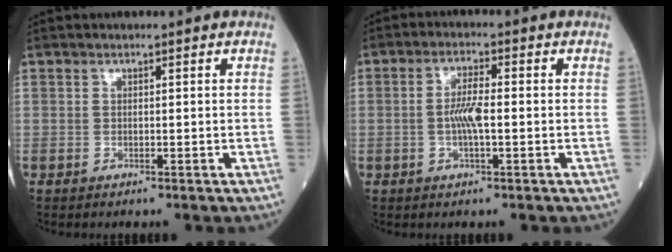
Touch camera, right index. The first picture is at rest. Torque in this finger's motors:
{"motor_torque": [0.91, -0.17, 0.48, 0.14]}